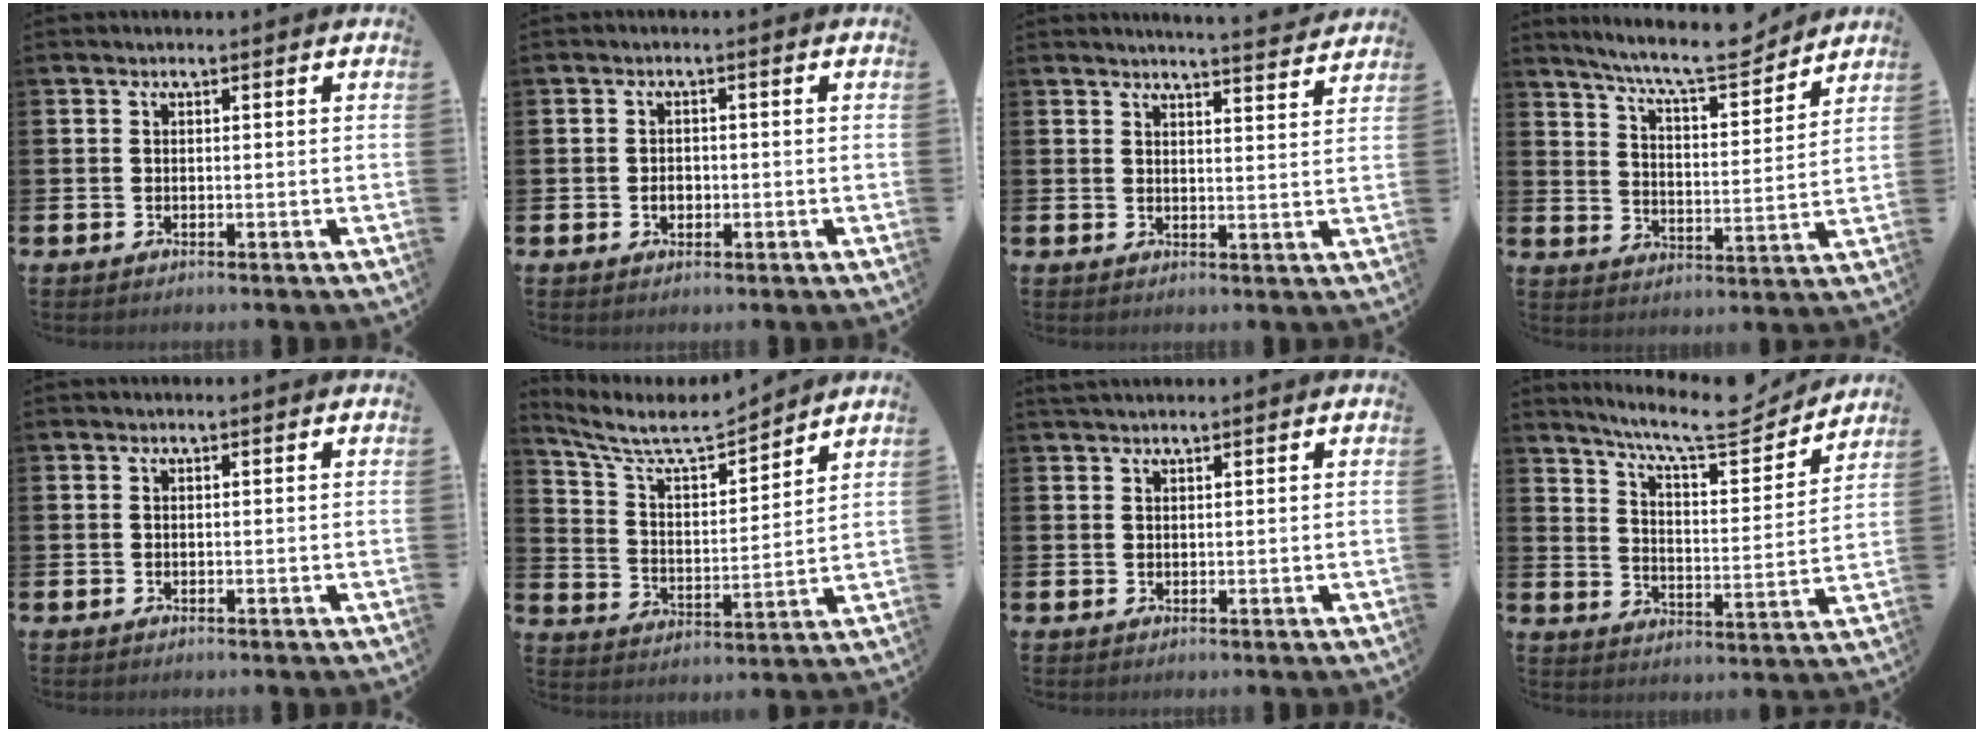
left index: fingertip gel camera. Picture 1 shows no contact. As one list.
[{"total": 1.9, "force": [-0.3, 1.4, 1.2], "torque": [-0.012, 0.002, -0.012]}, {"total": 4.3, "force": [4.2, -0.6, 0.3], "torque": [-0.006, -0.031, 0.072]}, {"total": 9.0, "force": [8.3, 1.2, 3.3], "torque": [-0.082, -0.055, 0.144]}, {"total": 0.0}, {"total": 8.1, "force": [7.2, 2.0, 3.0], "torque": [-0.097, -0.045, 0.125]}, {"total": 1.6, "force": [1.3, 0.0, 0.8], "torque": [-0.024, 0.005, 0.026]}, {"total": 9.0, "force": [8.1, 1.4, 3.6], "torque": [-0.087, -0.050, 0.139]}]